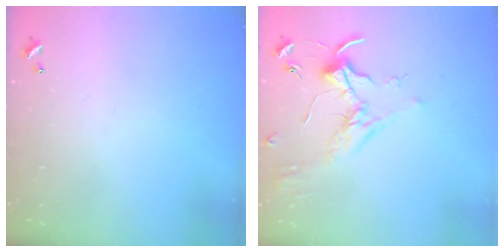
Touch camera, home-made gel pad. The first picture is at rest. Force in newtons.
{"total": 1.7, "press": 1.7, "slide": 0.4}